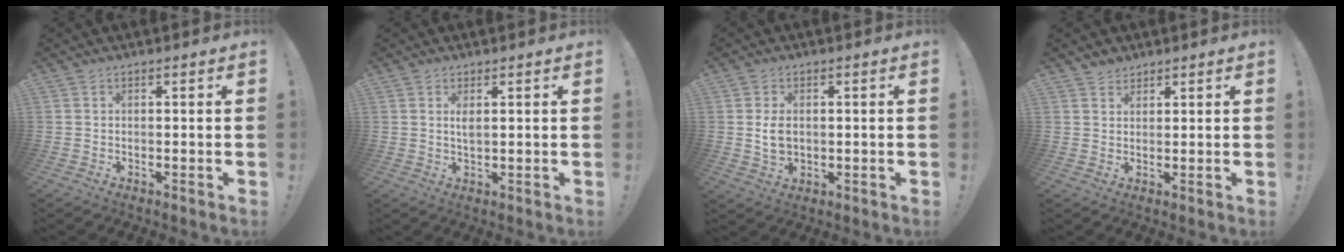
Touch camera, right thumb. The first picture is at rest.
{"total": 2.1, "force": [0.7, 0.7, 1.9], "torque": [-0.028, -0.004, 0.009]}
{"total": 5.1, "force": [0.4, 3.3, 3.8], "torque": [-0.062, -0.006, 0.002]}
{"total": 2.6, "force": [2.3, 1.3, 0.1], "torque": [0.007, -0.015, 0.040]}